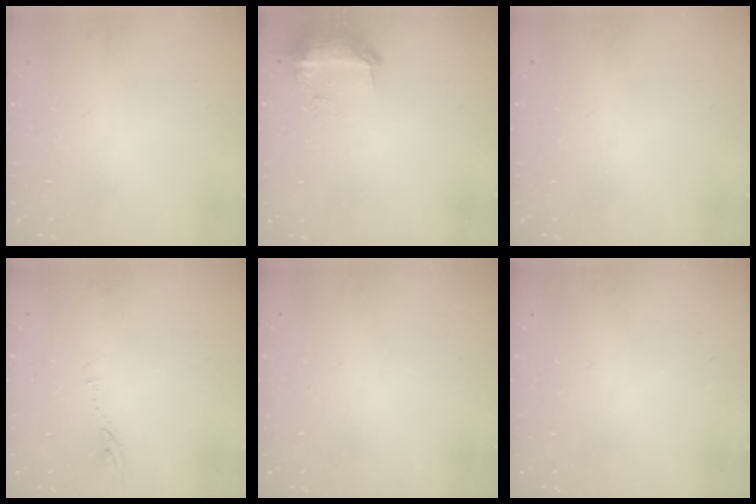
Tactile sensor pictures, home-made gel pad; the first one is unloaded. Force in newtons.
{"total": 8.4, "press": 8.4, "slide": 0.5}
{"total": 0.0}
{"total": 4.5, "press": 4.4, "slide": 0.6}
{"total": 0.0}
{"total": 0.0}